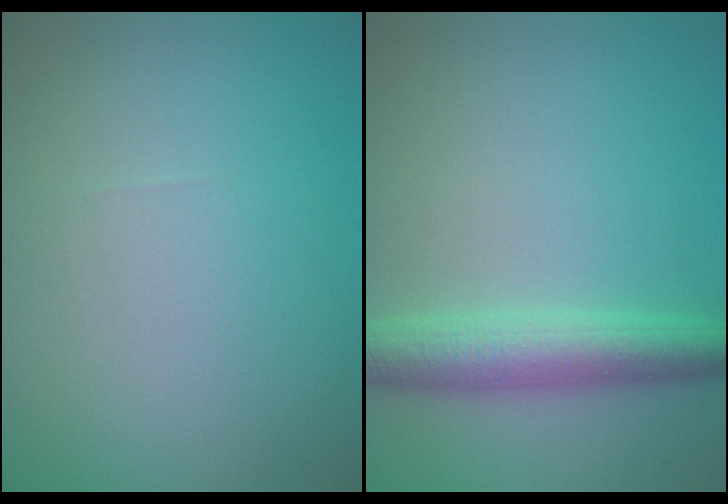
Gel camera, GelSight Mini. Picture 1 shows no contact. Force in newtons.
{"total": 4.4, "press": 4.4, "slide": 0.2}